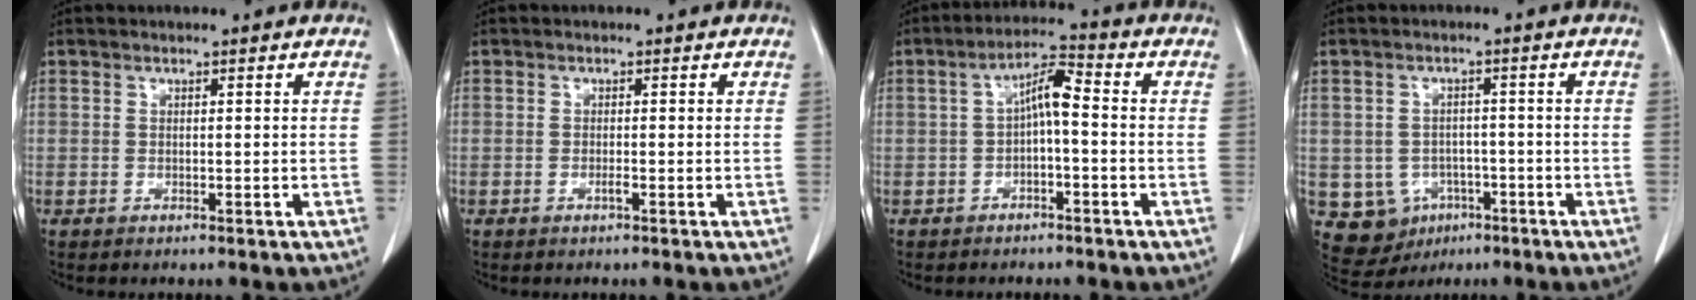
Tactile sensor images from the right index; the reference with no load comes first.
{"total": 0.7, "force": [-0.4, 0.0, 0.6], "torque": [-0.013, 0.000, -0.005]}
{"total": 5.3, "force": [-0.3, 1.3, 5.2], "torque": [-0.092, 0.025, -0.009]}
{"total": 7.8, "force": [-2.6, 7.2, 1.7], "torque": [-0.035, 0.010, -0.023]}